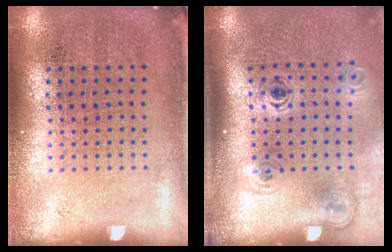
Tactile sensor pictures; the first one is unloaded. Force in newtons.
{"total": 2.1, "press": 1.4, "slide": 1.5}